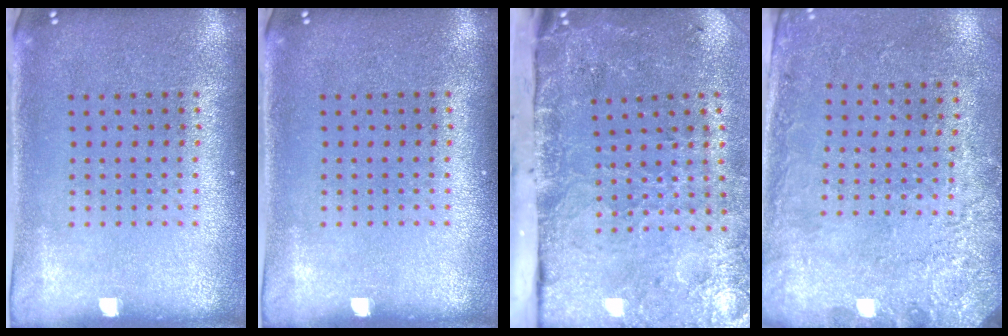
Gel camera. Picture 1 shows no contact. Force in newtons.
{"total": 0.0}
{"total": 4.9, "press": 3.6, "slide": 3.3}
{"total": 2.7, "press": 2.1, "slide": 1.6}